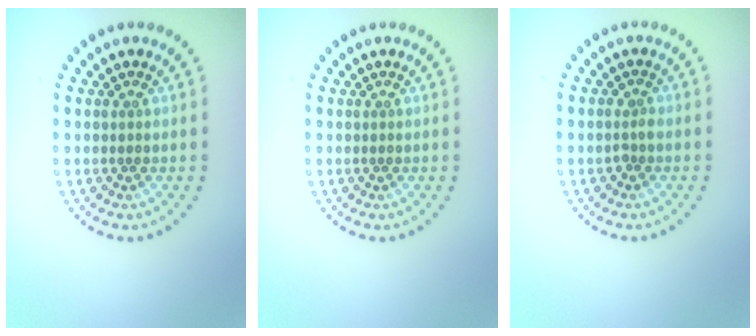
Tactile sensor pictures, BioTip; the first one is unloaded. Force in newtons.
{"total": 0.0}
{"total": 0.7, "press": 0.7, "slide": 0.2}